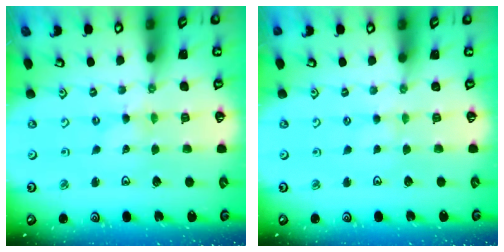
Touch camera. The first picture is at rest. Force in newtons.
{"total": 1.8, "press": 1.7, "slide": 0.4}